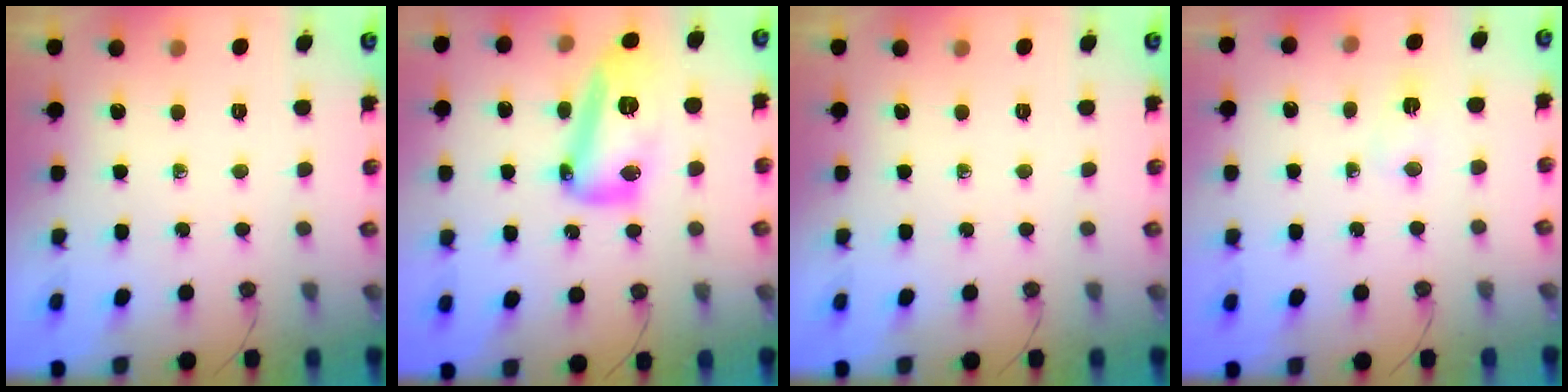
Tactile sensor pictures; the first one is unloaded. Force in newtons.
{"total": 15.3, "press": 15.2, "slide": 1.5}
{"total": 0.0}
{"total": 2.4, "press": 2.4, "slide": 0.3}